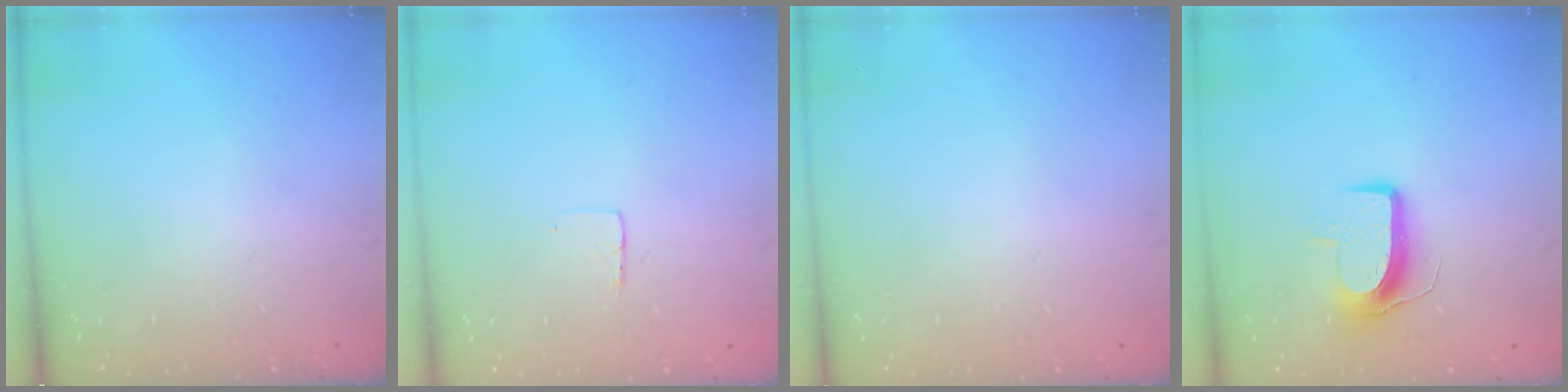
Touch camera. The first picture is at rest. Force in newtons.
{"total": 3.0, "press": 3.0, "slide": 0.2}
{"total": 0.0}
{"total": 9.6, "press": 9.6, "slide": 0.2}